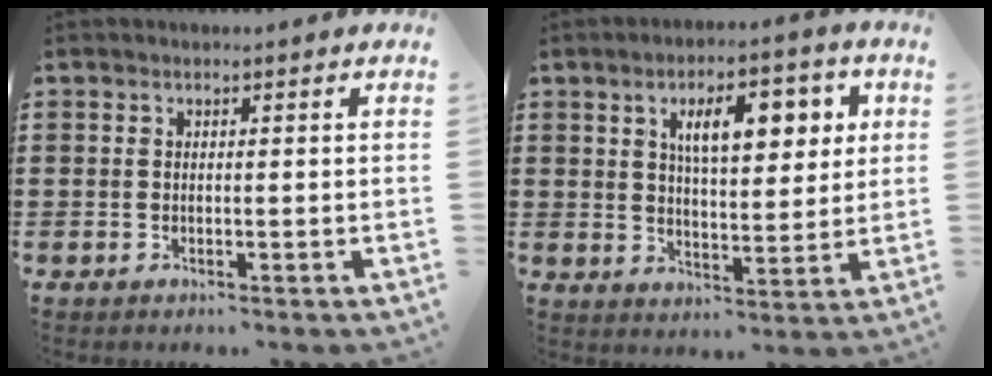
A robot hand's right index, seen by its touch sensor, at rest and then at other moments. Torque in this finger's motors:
{"motor_torque": [0.94, 0.23, 0.34, 0.17]}